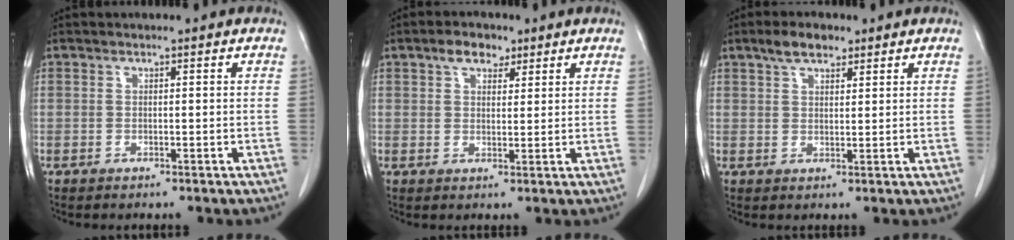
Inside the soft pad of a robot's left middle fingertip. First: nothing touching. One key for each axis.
{"total": 4.0, "fx": 2.5, "fy": 2.3, "fz": 2.1, "tx": -0.038, "ty": 0.013, "tz": 0.044}
{"total": 4.2, "fx": 3.0, "fy": 1.5, "fz": 2.6, "tx": -0.055, "ty": 0.010, "tz": 0.055}